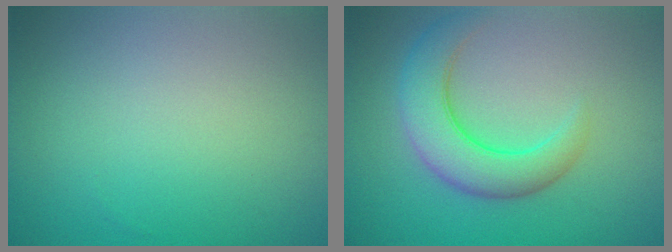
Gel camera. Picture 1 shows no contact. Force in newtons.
{"total": 5.8, "press": 5.8, "slide": 0.4}